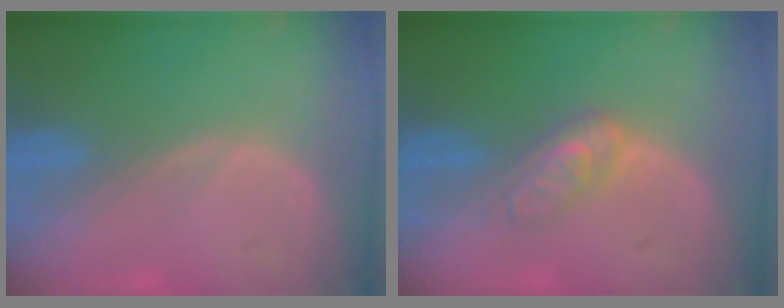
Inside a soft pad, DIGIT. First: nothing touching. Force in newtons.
{"total": 4.6, "press": 4.0, "slide": 2.2}